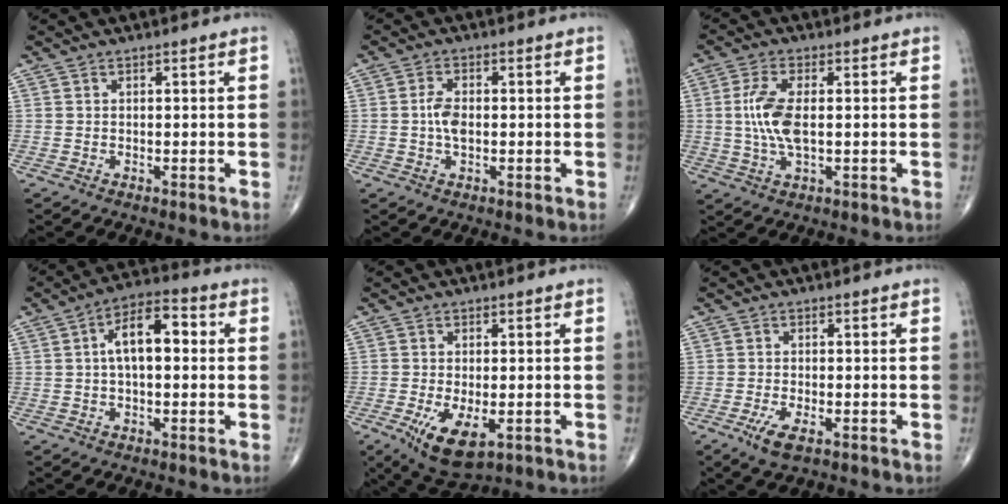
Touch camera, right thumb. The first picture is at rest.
{"total": 3.8, "force": [-0.2, 2.0, 3.2], "torque": [-0.062, 0.003, -0.008]}
{"total": 7.7, "force": [0.3, 3.0, 7.1], "torque": [-0.163, -0.002, 0.004]}
{"total": 9.7, "force": [1.2, 4.8, 8.3], "torque": [-0.129, 0.028, 0.008]}
{"total": 9.0, "force": [-3.2, 4.2, 7.3], "torque": [-0.124, -0.016, -0.044]}
{"total": 4.2, "force": [-2.0, 1.6, 3.3], "torque": [-0.065, -0.005, -0.035]}